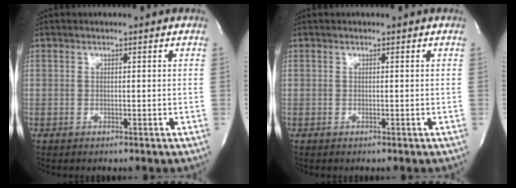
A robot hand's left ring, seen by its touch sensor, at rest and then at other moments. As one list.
[{"total": 0.0}]